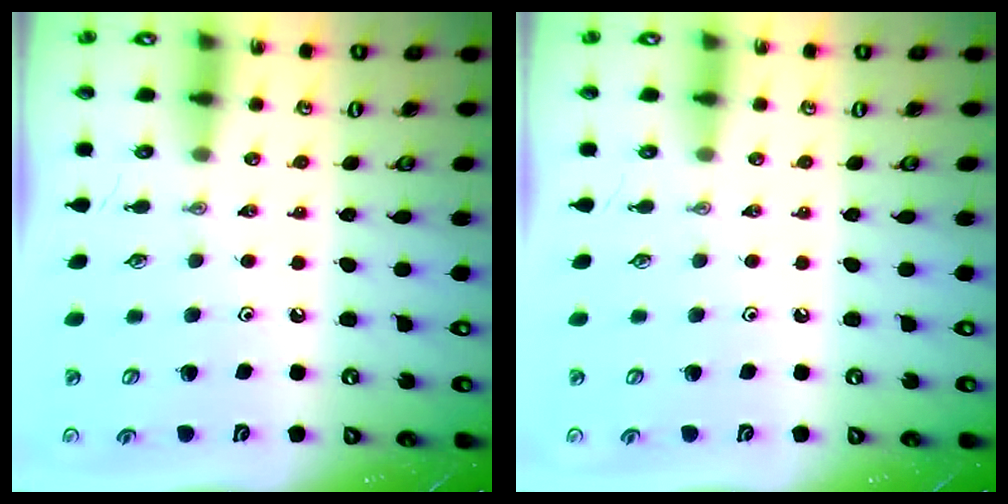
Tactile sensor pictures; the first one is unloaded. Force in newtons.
{"total": 0.0}